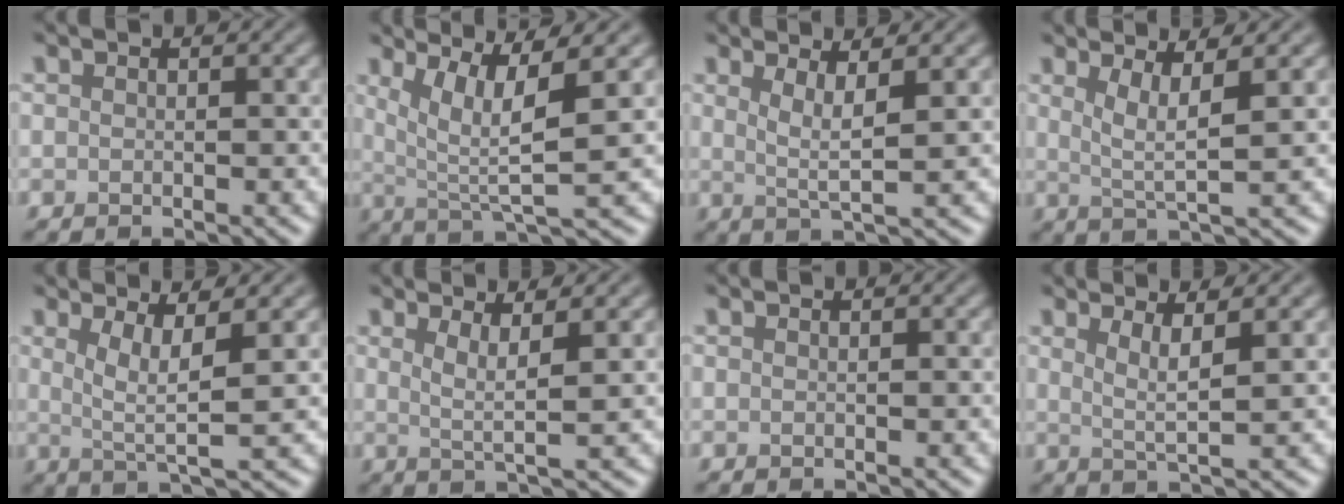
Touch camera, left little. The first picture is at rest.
{"total": 6.0, "force": [2.0, 1.2, 5.5], "torque": [-0.094, -0.006, 0.037]}
{"total": 2.9, "force": [1.2, 0.5, 2.6], "torque": [-0.045, -0.007, 0.023]}
{"total": 3.4, "force": [1.3, 0.6, 3.1], "torque": [-0.055, -0.006, 0.026]}
{"total": 4.1, "force": [1.1, 0.8, 3.8], "torque": [-0.068, -0.005, 0.024]}
{"total": 2.8, "force": [1.2, 0.4, 2.5], "torque": [-0.042, -0.006, 0.021]}
{"total": 0.0}
{"total": 2.8, "force": [1.2, 0.5, 2.4], "torque": [-0.039, -0.006, 0.023]}